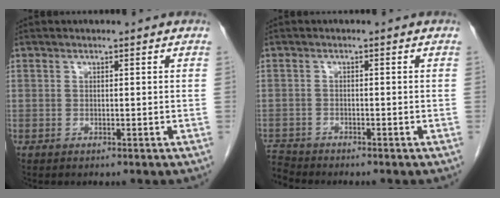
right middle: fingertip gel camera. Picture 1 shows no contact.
{"total": 3.1, "force": [-3.0, -0.1, -0.4], "torque": [0.005, -0.015, -0.055]}